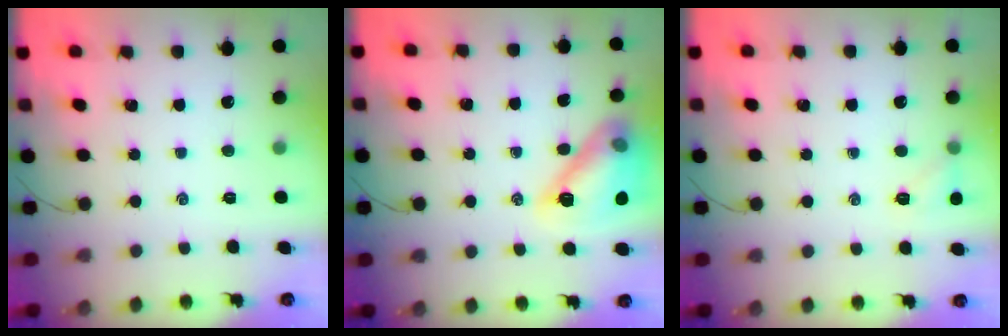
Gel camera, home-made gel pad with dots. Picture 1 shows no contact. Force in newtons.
{"total": 15.7, "press": 15.6, "slide": 1.4}
{"total": 6.8, "press": 6.6, "slide": 1.9}